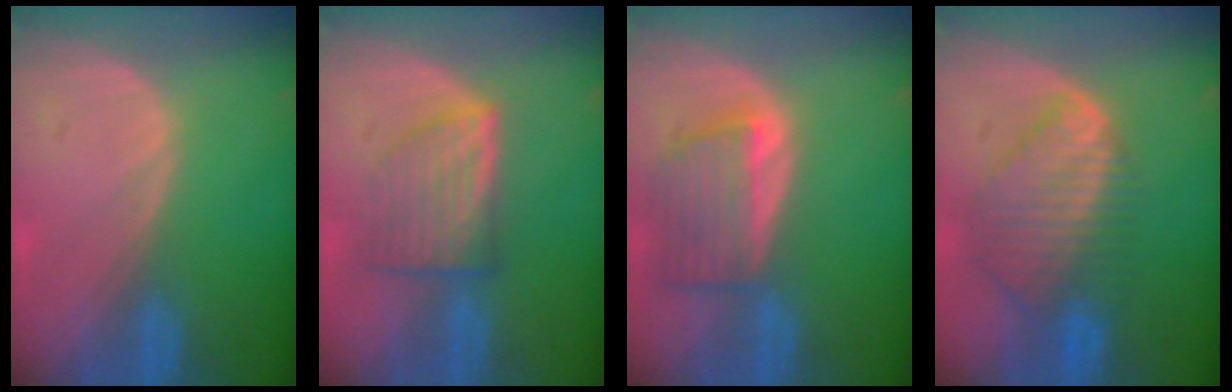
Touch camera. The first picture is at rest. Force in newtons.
{"total": 6.6, "press": 6.1, "slide": 2.5}
{"total": 6.4, "press": 6.3, "slide": 1.3}
{"total": 8.7, "press": 7.7, "slide": 4.1}